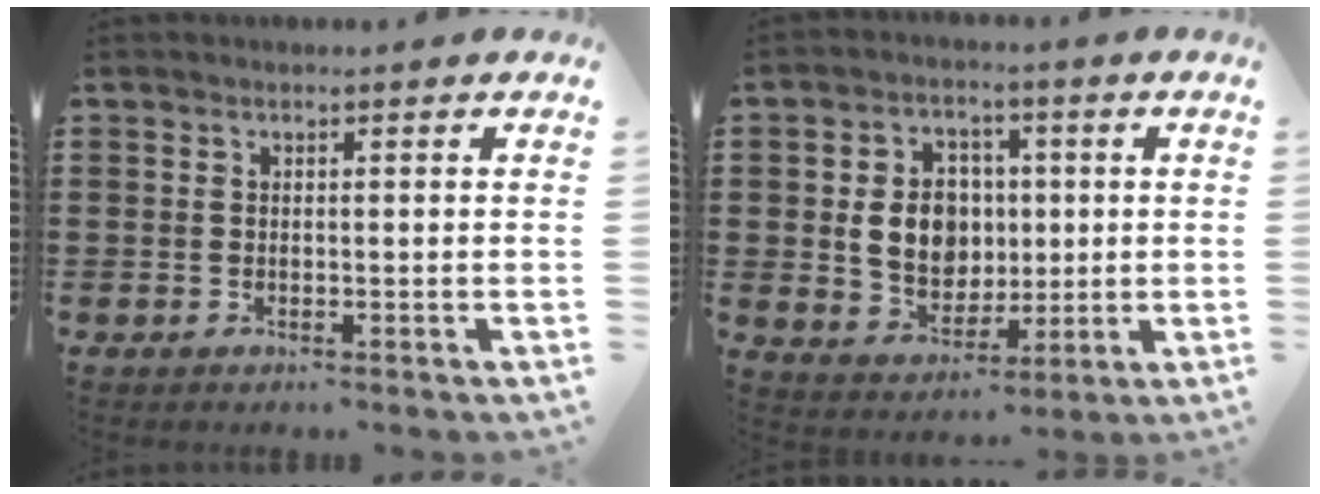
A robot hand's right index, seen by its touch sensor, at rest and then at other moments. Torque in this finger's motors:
{"motor_torque": [1.94, 0.20, 0.86, 0.21]}